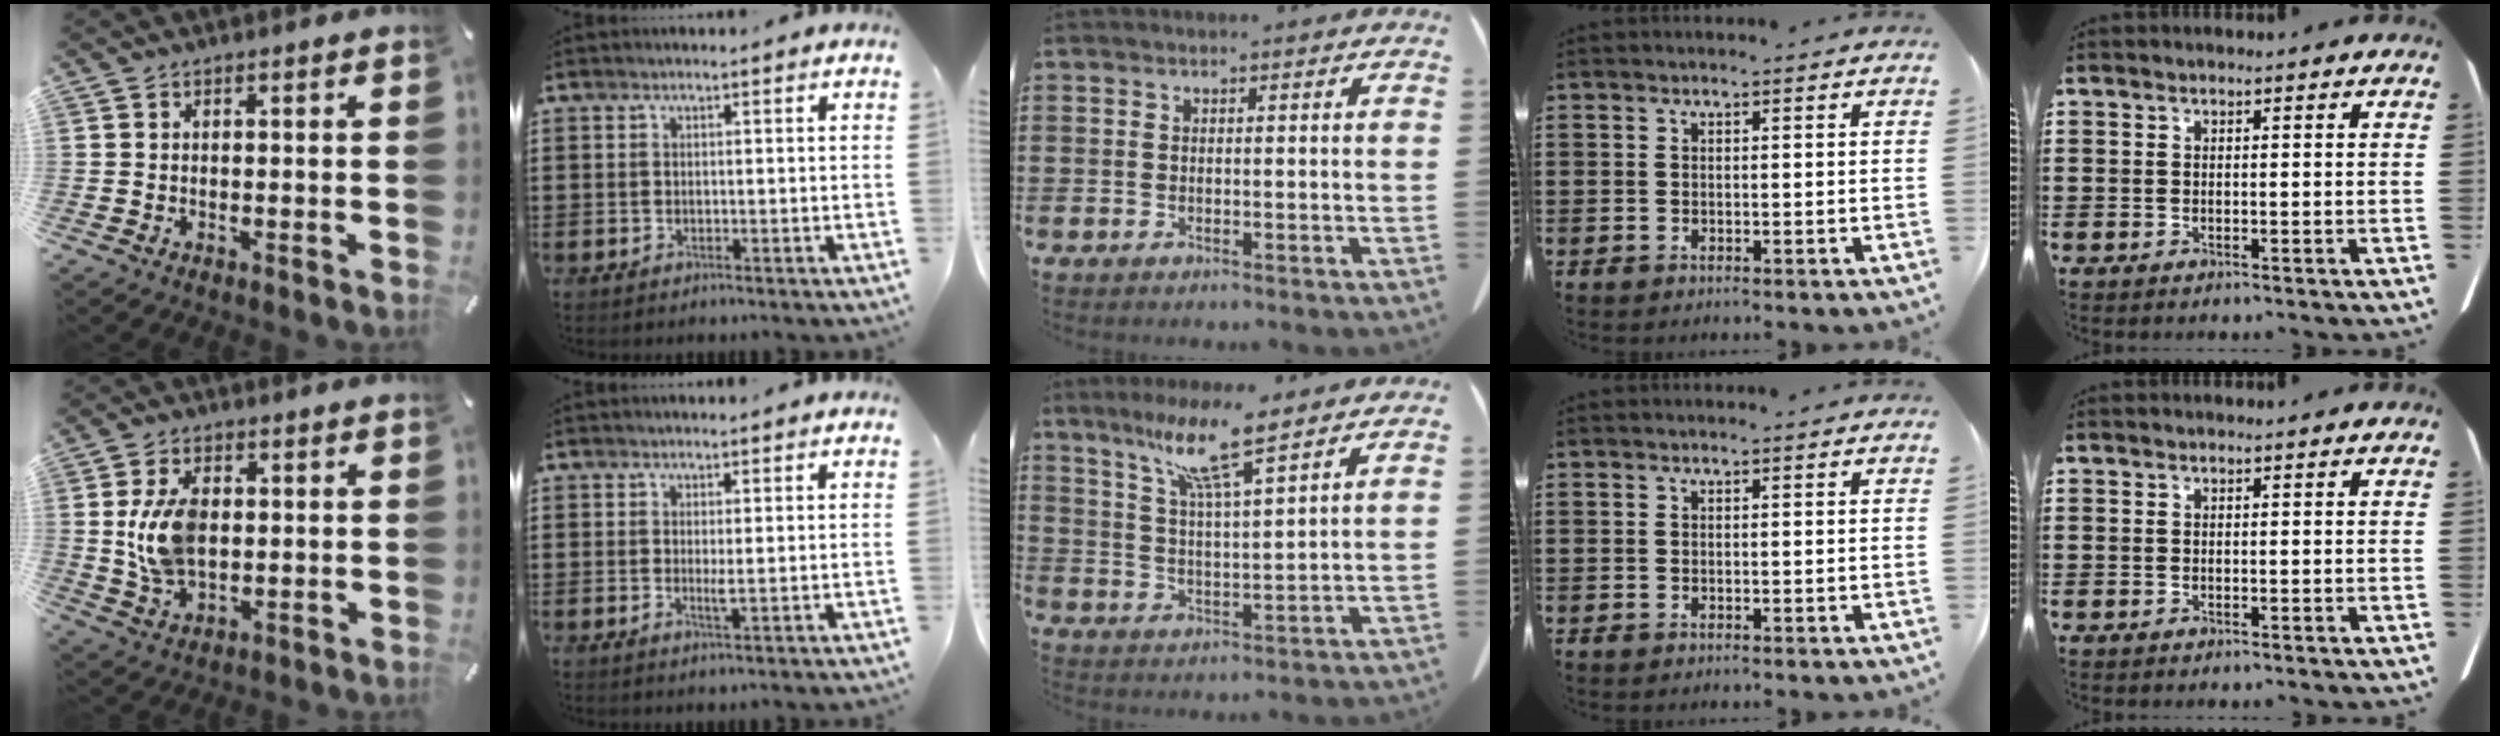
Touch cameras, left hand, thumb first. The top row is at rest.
{"thumb": {"total": 10.9, "force": [1.0, 7.1, 8.1], "torque": [-0.176, 0.002, 0.019]}, "index": {"total": 1.5, "force": [0.2, 0.1, 1.5], "torque": [-0.030, -0.004, 0.003]}, "middle": {"total": 9.5, "force": [7.1, 0.5, 6.3], "torque": [-0.142, -0.022, 0.123]}}